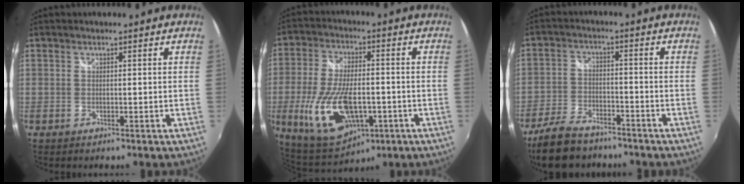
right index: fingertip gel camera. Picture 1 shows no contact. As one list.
[{"total": 17.1, "force": [-4.6, 8.4, 14.2], "torque": [-0.296, -0.023, -0.066]}, {"total": 11.6, "force": [-9.1, 5.1, 5.0], "torque": [-0.133, -0.008, -0.164]}]